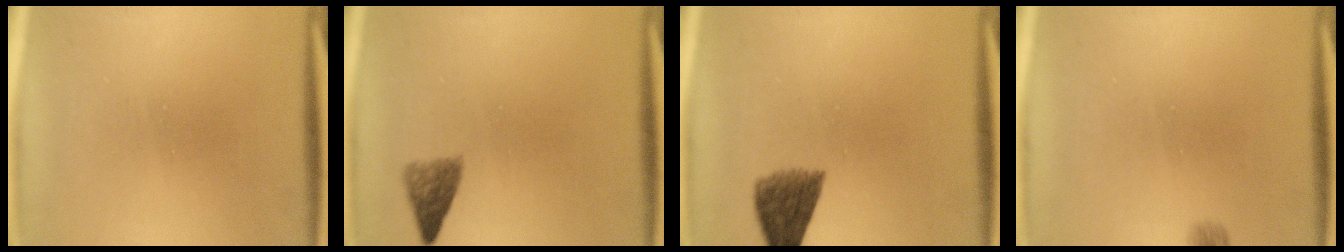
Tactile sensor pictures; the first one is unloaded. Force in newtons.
{"total": 2.9}
{"total": 6.0}
{"total": 1.3}